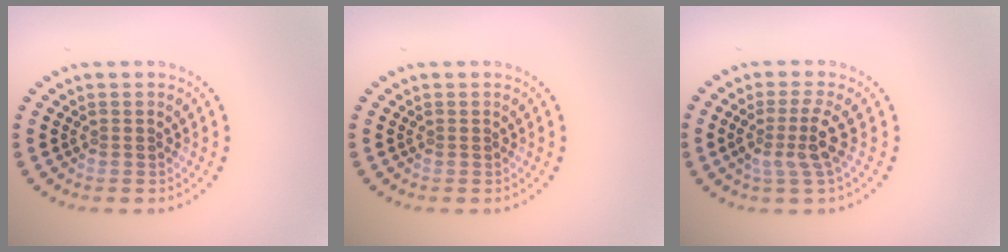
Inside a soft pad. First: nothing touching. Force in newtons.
{"total": 0.0}
{"total": 3.0, "press": 2.2, "slide": 2.0}